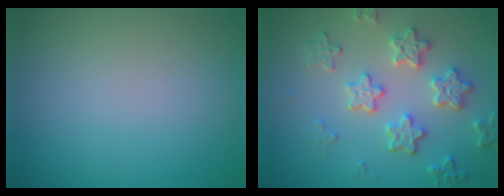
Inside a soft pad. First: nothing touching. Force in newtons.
{"total": 4.4, "press": 4.1, "slide": 1.6}